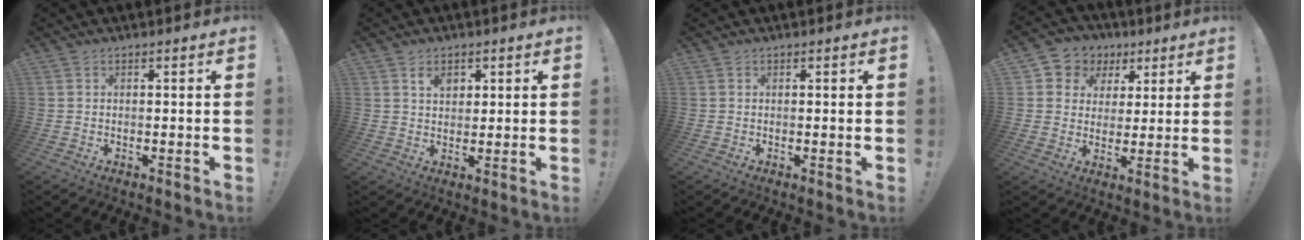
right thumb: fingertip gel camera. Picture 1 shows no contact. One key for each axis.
{"total": 4.4, "fx": 2.2, "fy": 2.9, "fz": 2.5, "tx": -0.033, "ty": -0.003, "tz": 0.036}
{"total": 0.5, "fx": 0.2, "fy": -0.1, "fz": 0.5, "tx": -0.002, "ty": -0.003, "tz": 0.003}
{"total": 7.4, "fx": 2.0, "fy": 6.9, "fz": 1.8, "tx": -0.025, "ty": -0.010, "tz": 0.045}